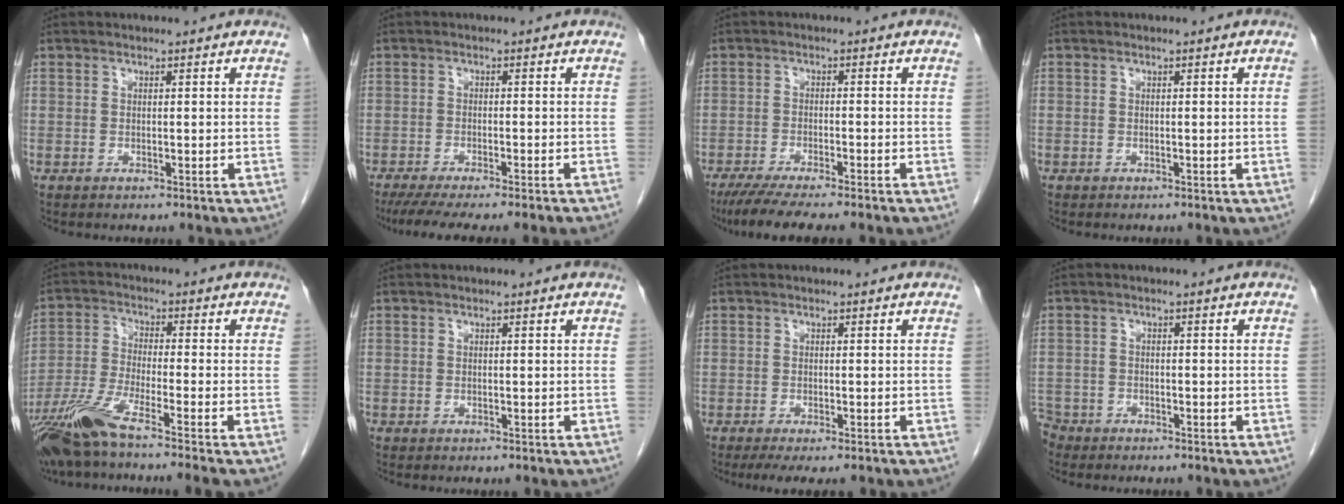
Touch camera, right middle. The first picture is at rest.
{"total": 10.6, "force": [-9.0, -0.6, 5.5], "torque": [-0.055, -0.021, -0.130]}
{"total": 8.6, "force": [-7.1, -0.1, 4.9], "torque": [-0.069, -0.021, -0.111]}
{"total": 0.0}
{"total": 10.5, "force": [-8.0, -1.3, 6.7], "torque": [-0.134, -0.033, -0.147]}
{"total": 0.0}
{"total": 4.7, "force": [-3.6, 0.9, 3.0], "torque": [-0.041, -0.012, -0.052]}
{"total": 3.7, "force": [-3.3, 1.7, -0.1], "torque": [-0.001, -0.002, -0.067]}